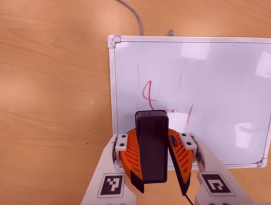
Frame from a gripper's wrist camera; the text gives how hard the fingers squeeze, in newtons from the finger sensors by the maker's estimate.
{"total": 9.9, "left": 10.4, "right": 9.4}